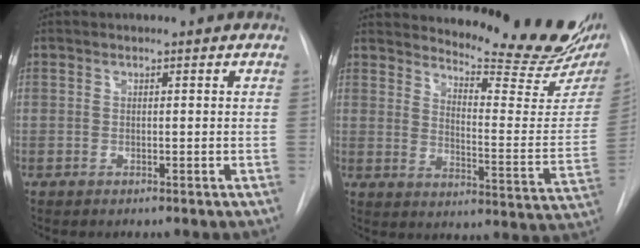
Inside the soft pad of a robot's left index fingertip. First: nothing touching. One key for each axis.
{"total": 21.7, "fx": 19.6, "fy": 2.4, "fz": 8.9, "tx": -0.128, "ty": -0.111, "tz": 0.237}